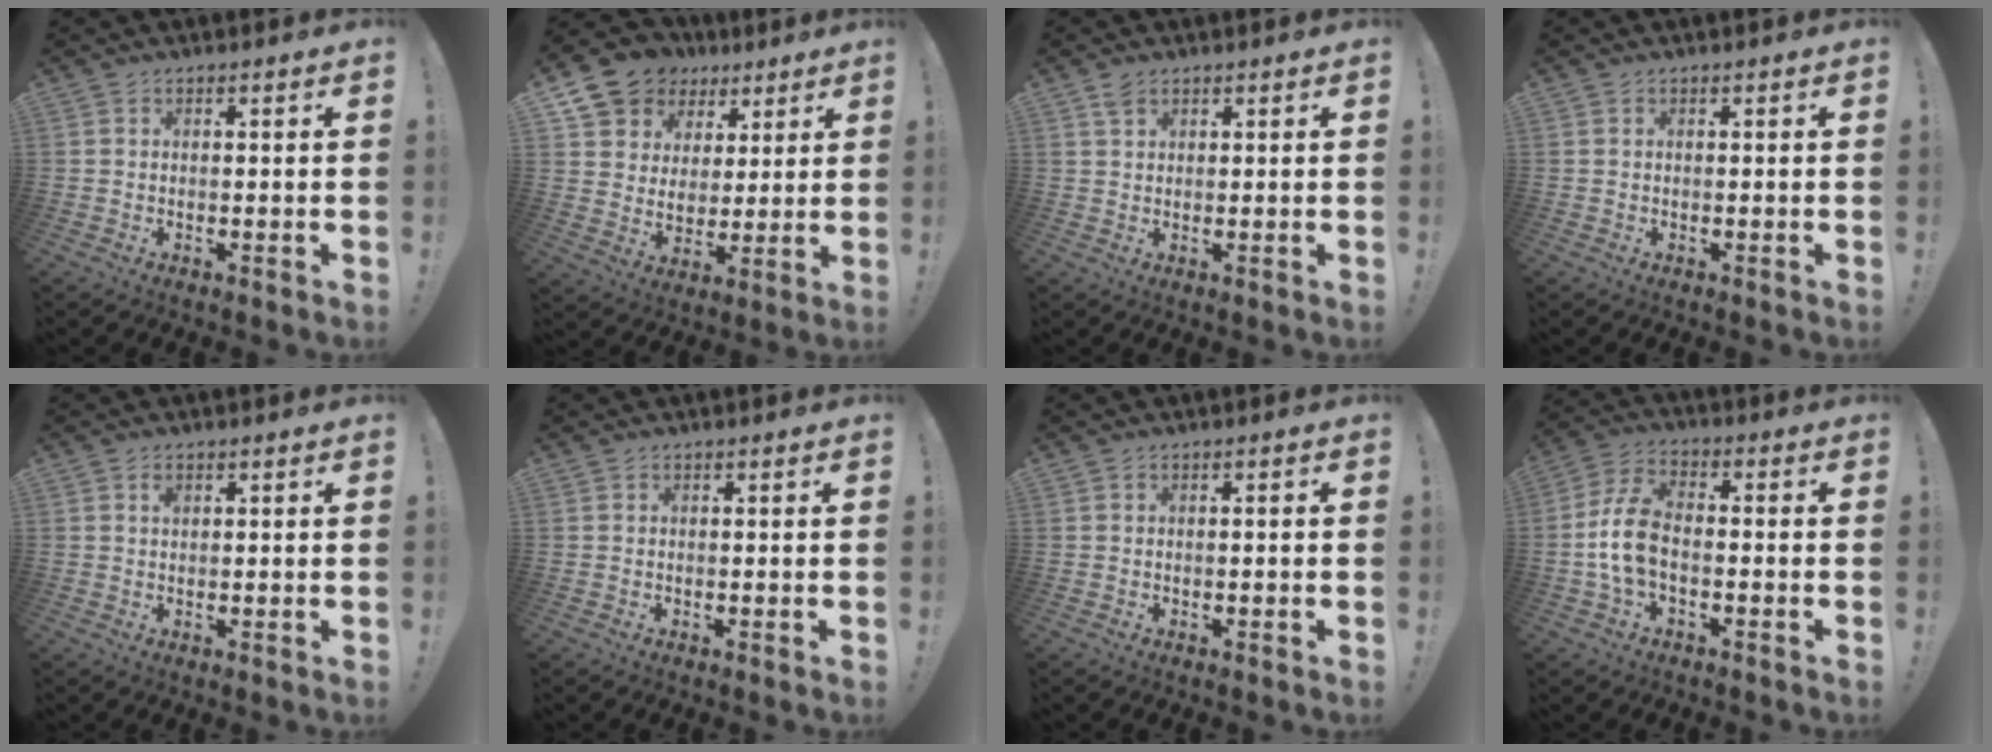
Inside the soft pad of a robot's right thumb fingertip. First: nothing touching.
{"total": 11.3, "force": [6.8, 8.7, 2.5], "torque": [-0.050, -0.048, 0.140]}
{"total": 2.5, "force": [1.6, 1.3, 1.4], "torque": [-0.031, 0.000, 0.030]}
{"total": 0.0}
{"total": 1.1, "force": [0.5, 0.9, 0.4], "torque": [0.004, -0.004, 0.007]}
{"total": 0.0}
{"total": 0.9, "force": [-0.7, -0.2, 0.4], "torque": [-0.016, 0.003, -0.012]}
{"total": 10.2, "force": [-2.2, 5.8, 8.2], "torque": [-0.171, 0.010, -0.037]}